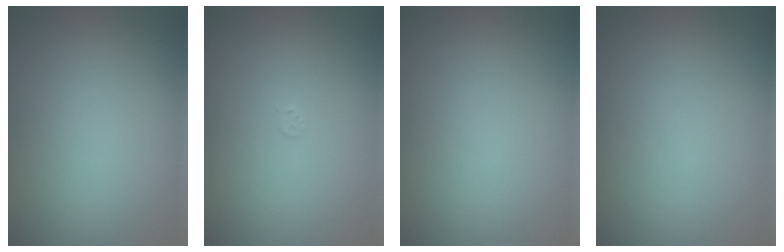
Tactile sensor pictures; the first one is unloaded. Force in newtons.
{"total": 0.5, "press": 0.5, "slide": 0.1}
{"total": 0.0}
{"total": 0.0}